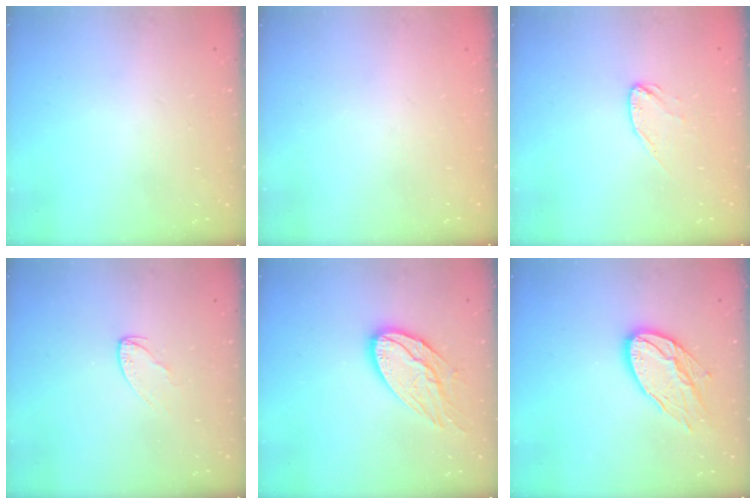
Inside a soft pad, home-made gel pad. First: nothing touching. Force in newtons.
{"total": 0.0}
{"total": 6.1, "press": 6.1, "slide": 0.3}
{"total": 4.1, "press": 4.1, "slide": 0.5}
{"total": 13.4, "press": 13.4, "slide": 1.0}
{"total": 13.5, "press": 13.5, "slide": 1.0}